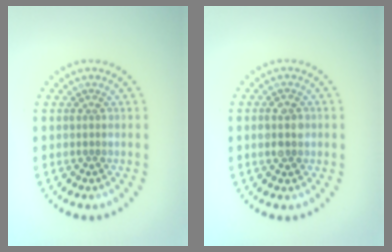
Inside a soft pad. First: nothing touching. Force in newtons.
{"total": 2.5, "press": 2.5, "slide": 0.1}